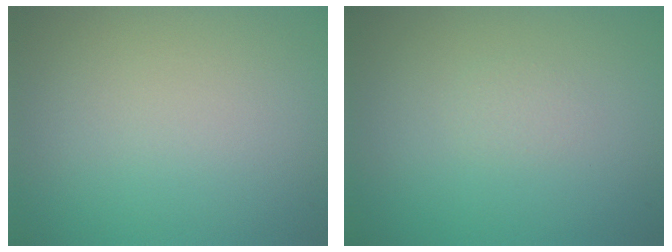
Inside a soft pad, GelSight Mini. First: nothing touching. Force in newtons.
{"total": 0.6, "press": 0.6, "slide": 0.0}